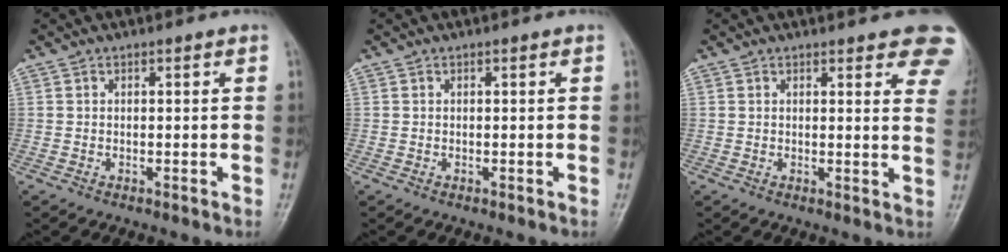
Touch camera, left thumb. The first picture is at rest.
{"total": 0.0}
{"total": 10.4, "force": [7.2, 3.2, 6.9], "torque": [-0.048, -0.027, 0.066]}